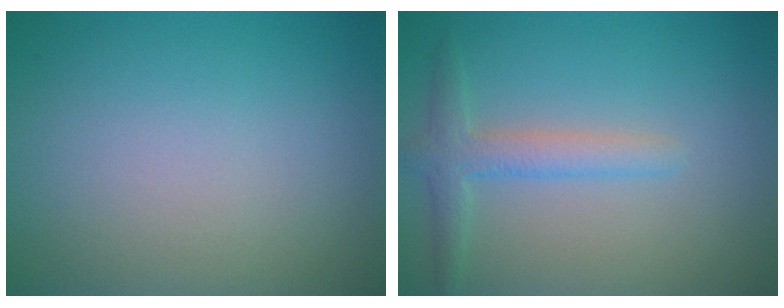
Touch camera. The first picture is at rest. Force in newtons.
{"total": 2.5, "press": 2.5, "slide": 0.1}